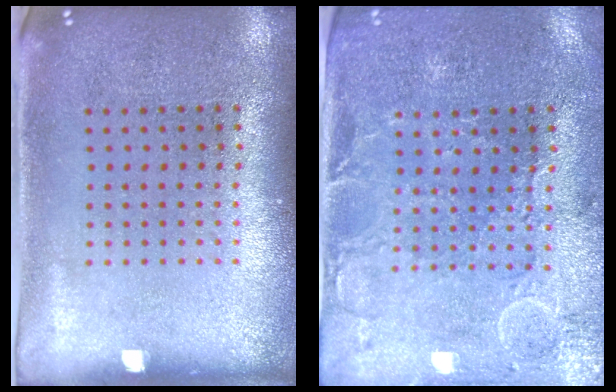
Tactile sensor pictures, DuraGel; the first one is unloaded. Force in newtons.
{"total": 0.6, "press": 0.3, "slide": 0.5}